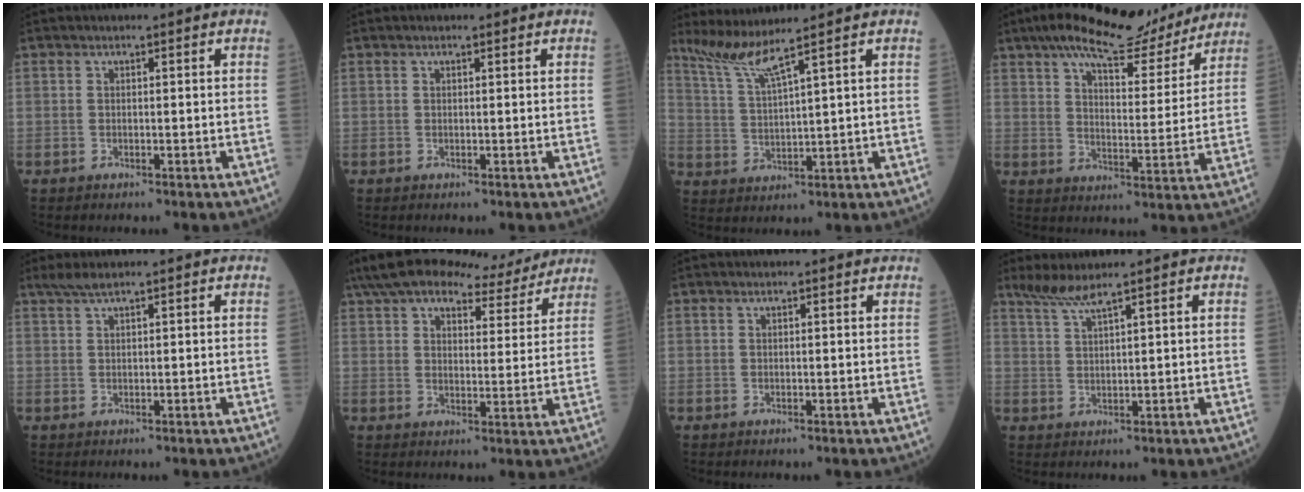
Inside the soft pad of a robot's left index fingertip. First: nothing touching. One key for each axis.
{"total": 0.0}
{"total": 5.4, "fx": 4.3, "fy": -1.7, "fz": 2.7, "tx": -0.063, "ty": -0.006, "tz": 0.095}
{"total": 16.5, "fx": 13.8, "fy": 4.2, "fz": 7.9, "tx": -0.120, "ty": 0.014, "tz": 0.199}
{"total": 1.6, "fx": 1.3, "fy": -0.2, "fz": 0.9, "tx": -0.022, "ty": 0.014, "tz": 0.031}
{"total": 16.2, "fx": 14.2, "fy": 4.2, "fz": 6.6, "tx": -0.104, "ty": 0.031, "tz": 0.201}
{"total": 0.8, "fx": 0.8, "fy": -0.1, "fz": 0.1, "tx": -0.011, "ty": -0.005, "tz": 0.009}
{"total": 3.3, "fx": 2.7, "fy": -0.8, "fz": 1.7, "tx": -0.044, "ty": 0.006, "tz": 0.061}